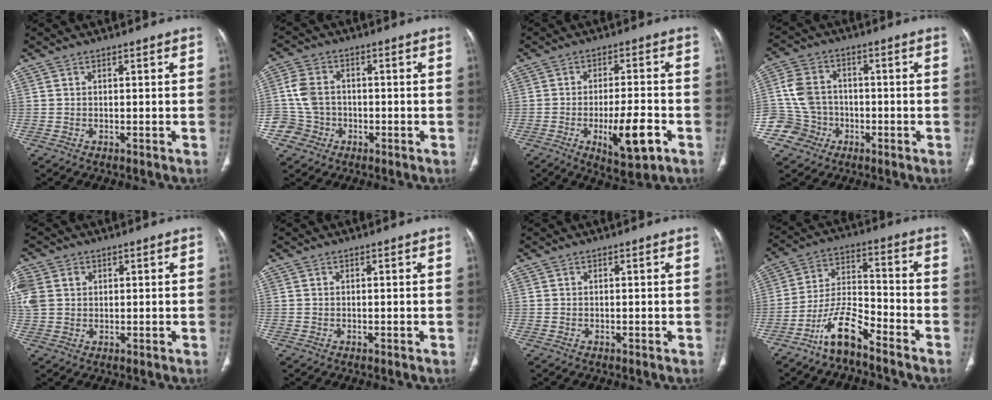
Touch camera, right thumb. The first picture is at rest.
{"total": 6.8, "force": [-1.5, 6.3, 2.1], "torque": [-0.025, 0.020, -0.028]}
{"total": 10.0, "force": [-3.8, 3.0, 8.7], "torque": [-0.135, 0.010, -0.055]}
{"total": 9.2, "force": [-2.9, 8.5, 1.8], "torque": [-0.012, 0.024, -0.050]}
{"total": 8.7, "force": [2.2, 6.9, 4.7], "torque": [-0.132, 0.014, 0.047]}
{"total": 0.0}
{"total": 0.0}
{"total": 9.6, "force": [-7.3, 2.6, 5.7], "torque": [-0.110, 0.067, -0.143]}